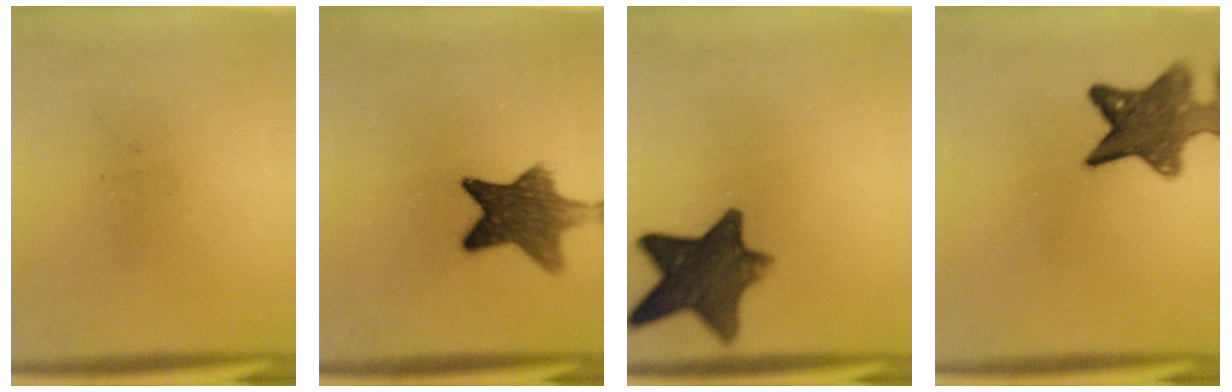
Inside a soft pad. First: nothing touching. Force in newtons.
{"total": 9.9}
{"total": 11.6}
{"total": 9.8}